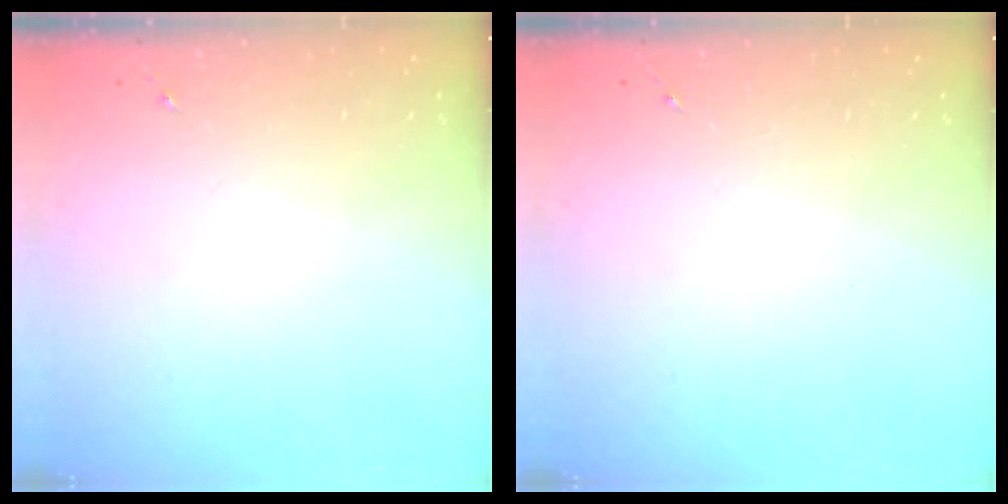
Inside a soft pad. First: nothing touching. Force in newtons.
{"total": 0.0}